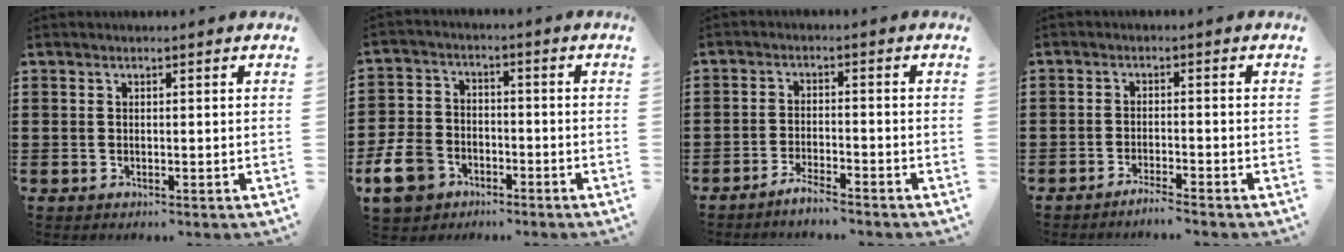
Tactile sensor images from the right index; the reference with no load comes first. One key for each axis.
{"total": 8.0, "fx": -4.9, "fy": 5.4, "fz": 3.4, "tx": -0.107, "ty": 0.015, "tz": -0.101}
{"total": 2.8, "fx": -2.7, "fy": 0.0, "fz": 0.7, "tx": -0.013, "ty": 0.006, "tz": -0.054}
{"total": 2.0, "fx": -1.9, "fy": -0.2, "fz": 0.5, "tx": -0.009, "ty": 0.003, "tz": -0.036}